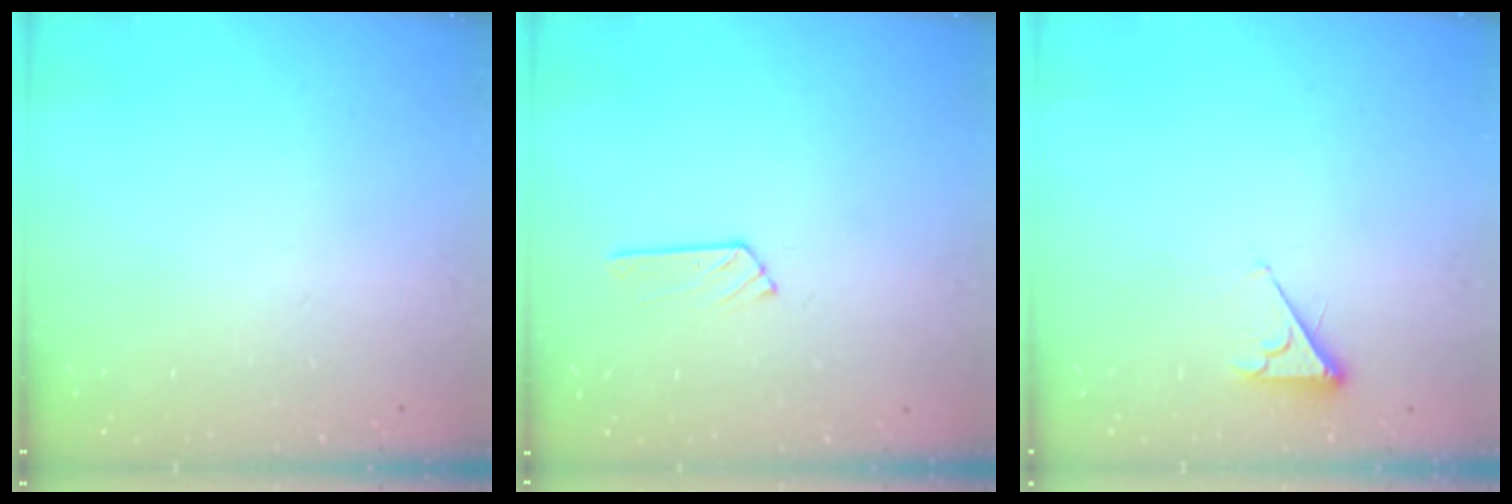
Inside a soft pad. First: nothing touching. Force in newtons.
{"total": 4.0, "press": 4.0, "slide": 0.5}
{"total": 3.0, "press": 2.9, "slide": 0.4}